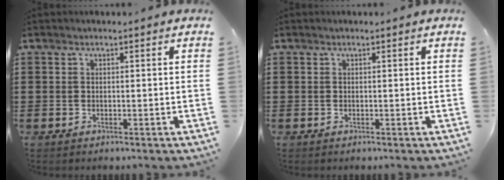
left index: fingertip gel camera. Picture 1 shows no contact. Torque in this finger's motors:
{"motor_torque": [-0.14, -0.13, 0.00, 0.00]}